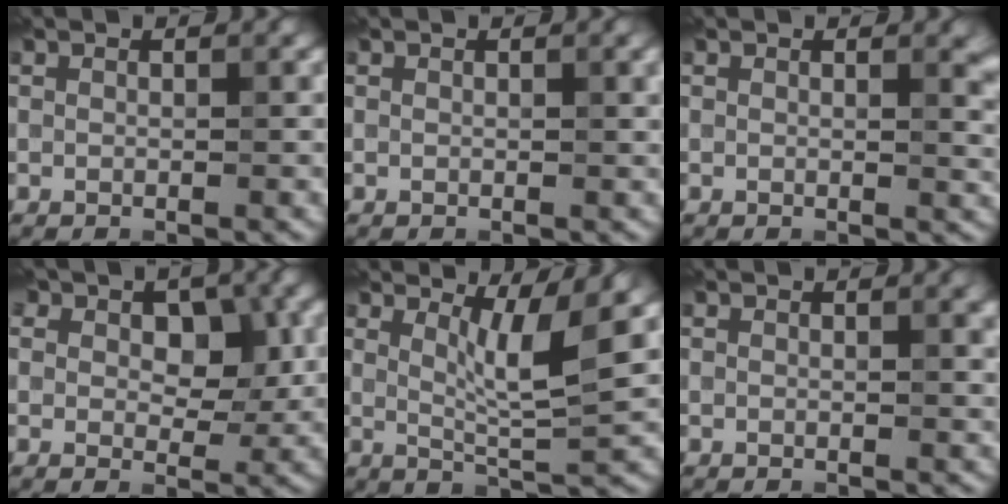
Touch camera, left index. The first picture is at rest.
{"total": 1.5, "force": [0.7, 0.4, 1.3], "torque": [-0.016, 0.001, 0.013]}
{"total": 2.7, "force": [1.1, 1.1, 2.2], "torque": [-0.021, -0.003, 0.016]}
{"total": 5.2, "force": [1.5, 3.7, 3.4], "torque": [-0.042, -0.002, 0.010]}
{"total": 4.5, "force": [1.9, 0.6, 4.1], "torque": [-0.068, -0.010, 0.035]}
{"total": 1.7, "force": [0.8, 0.5, 1.4], "torque": [-0.015, -0.001, 0.014]}